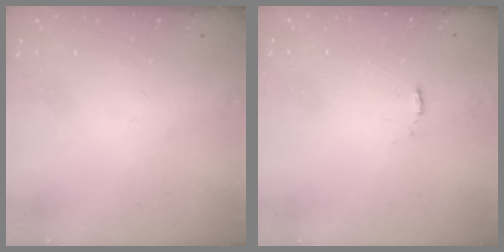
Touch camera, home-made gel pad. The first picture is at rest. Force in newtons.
{"total": 1.3, "press": 1.3, "slide": 0.3}